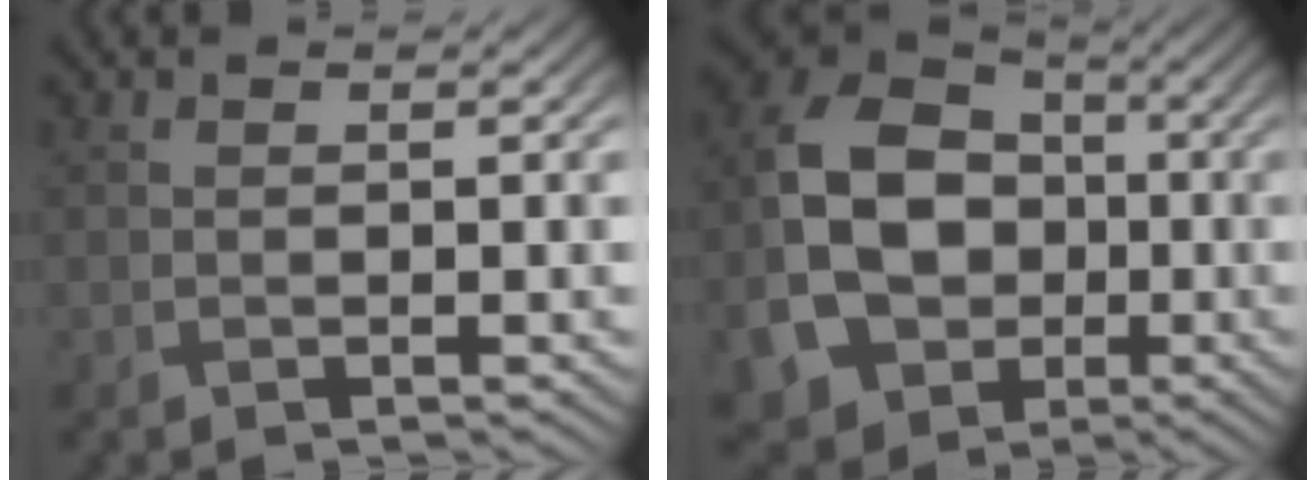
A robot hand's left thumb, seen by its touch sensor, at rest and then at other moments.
{"total": 15.7, "force": [-3.1, 12.6, 8.8], "torque": [-0.225, -0.042, -0.054]}